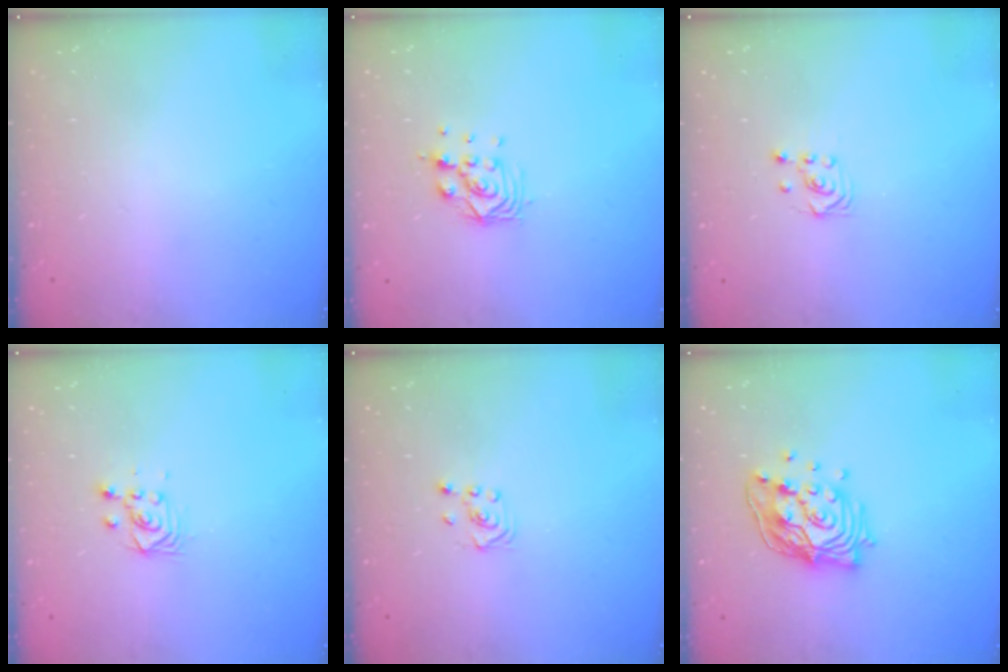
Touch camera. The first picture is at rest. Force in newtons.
{"total": 7.8, "press": 7.8, "slide": 0.6}
{"total": 2.9, "press": 2.6, "slide": 1.4}
{"total": 3.3, "press": 3.2, "slide": 0.7}
{"total": 1.9, "press": 1.8, "slide": 0.6}
{"total": 16.5, "press": 16.1, "slide": 3.6}